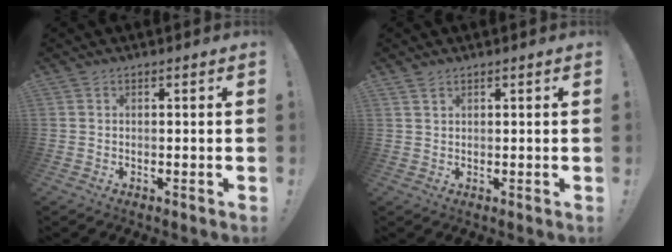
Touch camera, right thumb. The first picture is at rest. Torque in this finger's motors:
{"motor_torque": [0.13, -0.30, 0.09, 0.15, 0.00]}